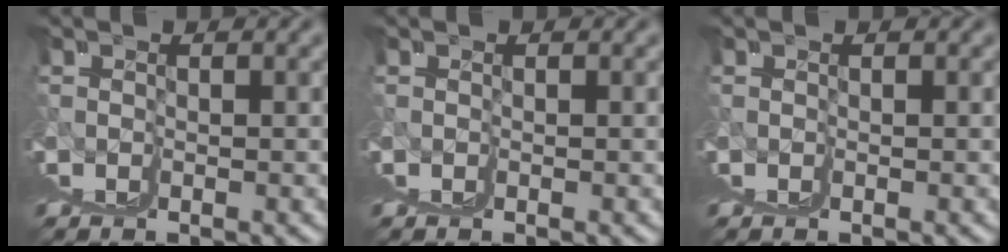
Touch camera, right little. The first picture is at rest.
{"total": 0.0}
{"total": 0.0}